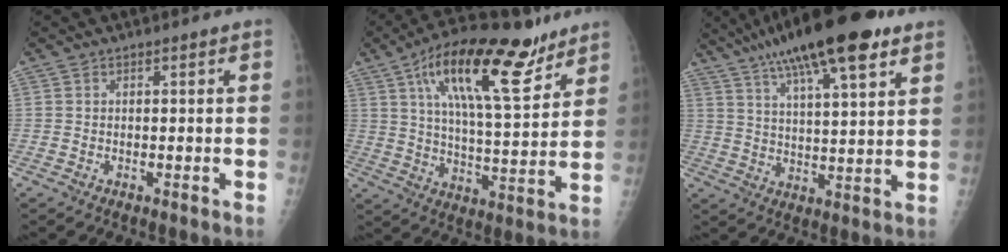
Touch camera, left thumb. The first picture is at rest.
{"total": 20.4, "force": [12.2, 6.7, 14.9], "torque": [-0.217, -0.042, 0.204]}
{"total": 20.4, "force": [12.8, 5.0, 15.1], "torque": [-0.242, -0.022, 0.207]}